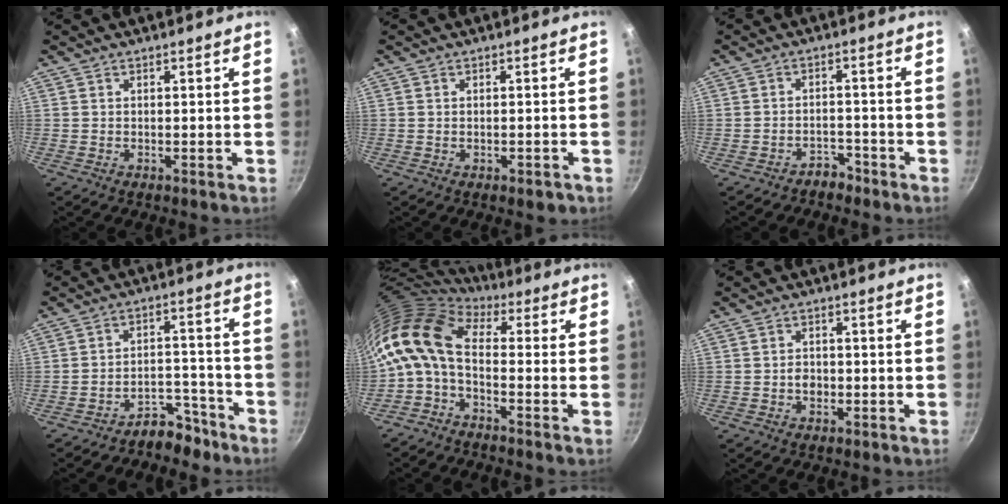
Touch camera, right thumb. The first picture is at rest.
{"total": 2.2, "force": [-1.0, 1.0, 1.6], "torque": [-0.022, 0.001, -0.014]}
{"total": 3.1, "force": [-2.6, 1.6, 0.6], "torque": [0.013, 0.033, -0.035]}
{"total": 7.5, "force": [-6.0, 3.8, 2.3], "torque": [0.003, 0.073, -0.085]}
{"total": 11.1, "force": [0.3, 6.0, 9.3], "torque": [-0.185, 0.020, -0.011]}
{"total": 2.6, "force": [-0.7, 2.0, 1.5], "torque": [-0.014, 0.009, -0.011]}